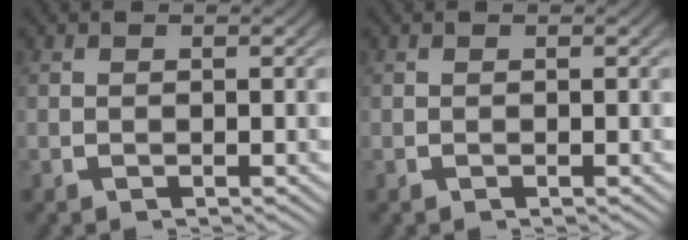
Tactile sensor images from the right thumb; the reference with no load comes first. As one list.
[{"total": 0.0}]